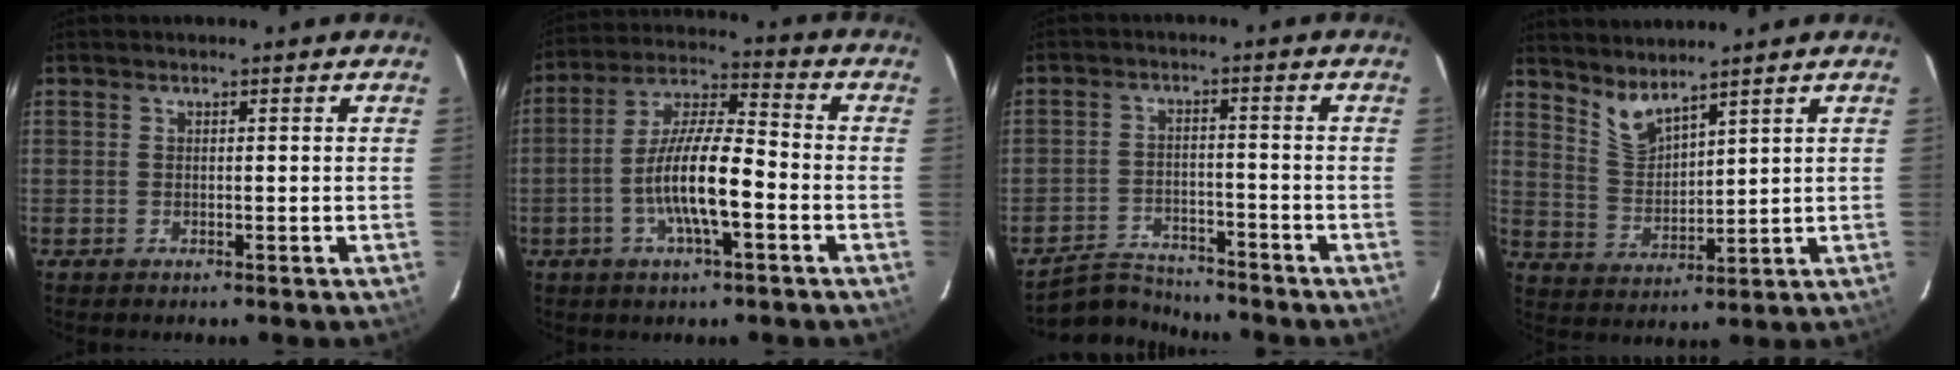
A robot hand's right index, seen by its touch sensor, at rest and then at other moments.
{"total": 12.0, "force": [-3.8, 2.7, 11.0], "torque": [-0.218, 0.001, -0.074]}
{"total": 6.8, "force": [-6.5, 1.9, 0.0], "torque": [-0.027, 0.011, -0.111]}
{"total": 5.9, "force": [5.0, 1.3, 2.7], "torque": [-0.051, -0.007, 0.107]}